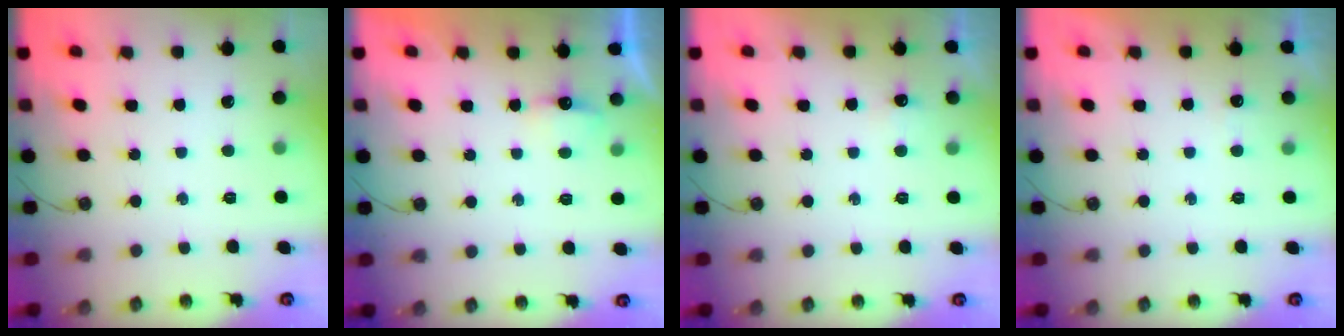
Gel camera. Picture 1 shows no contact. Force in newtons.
{"total": 3.9, "press": 3.8, "slide": 0.7}
{"total": 3.9, "press": 3.9, "slide": 0.7}
{"total": 2.9, "press": 2.8, "slide": 0.7}